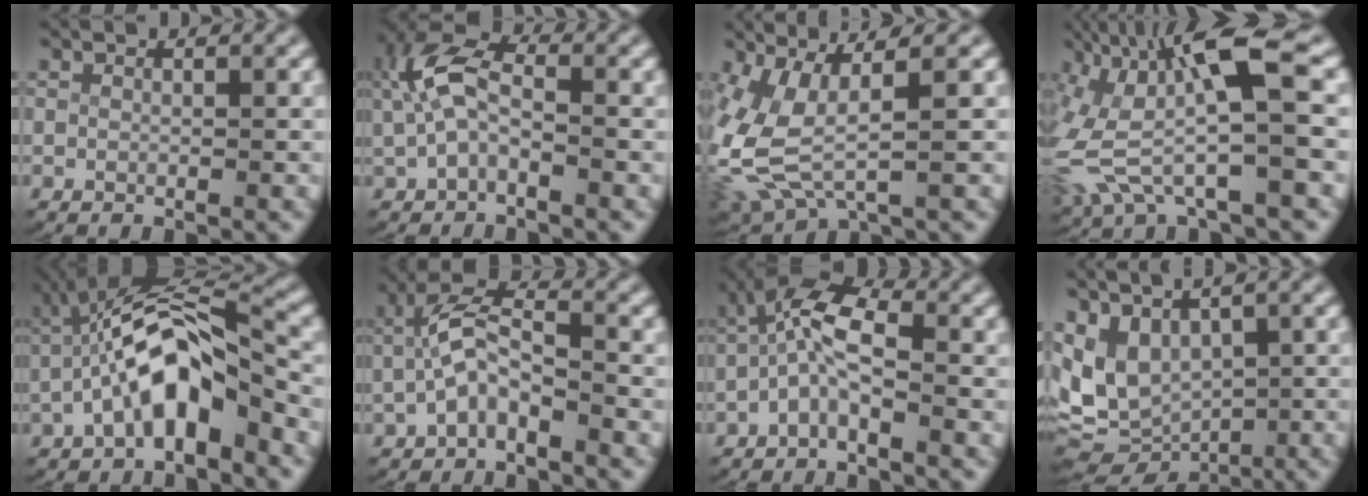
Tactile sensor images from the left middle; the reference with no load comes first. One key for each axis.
{"total": 5.1, "fx": 0.3, "fy": 3.3, "fz": 3.8, "tx": -0.088, "ty": -0.003, "tz": 0.005}
{"total": 7.6, "fx": 0.6, "fy": 5.3, "fz": 5.4, "tx": -0.139, "ty": -0.017, "tz": 0.019}
{"total": 9.0, "fx": 1.1, "fy": 4.7, "fz": 7.7, "tx": -0.164, "ty": -0.002, "tz": 0.020}
{"total": 8.1, "fx": -0.7, "fy": 3.9, "fz": 7.0, "tx": -0.128, "ty": 0.011, "tz": -0.015}
{"total": 4.5, "fx": -1.1, "fy": 2.8, "fz": 3.3, "tx": -0.067, "ty": -0.004, "tz": -0.025}
{"total": 6.1, "fx": -0.6, "fy": 4.0, "fz": 4.5, "tx": -0.096, "ty": -0.012, "tz": -0.018}
{"total": 11.8, "fx": -0.8, "fy": 10.3, "fz": 5.6, "tx": -0.141, "ty": -0.049, "tz": -0.003}